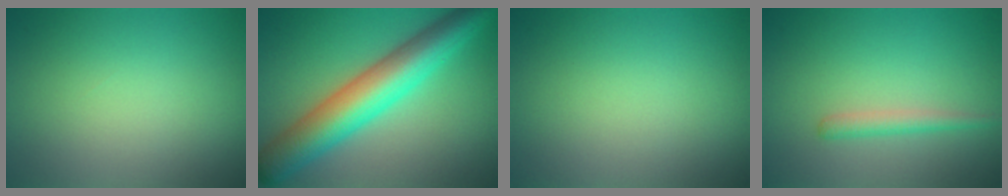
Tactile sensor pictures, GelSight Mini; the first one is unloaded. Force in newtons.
{"total": 8.4, "press": 8.4, "slide": 0.2}
{"total": 0.0}
{"total": 1.5, "press": 1.5, "slide": 0.1}